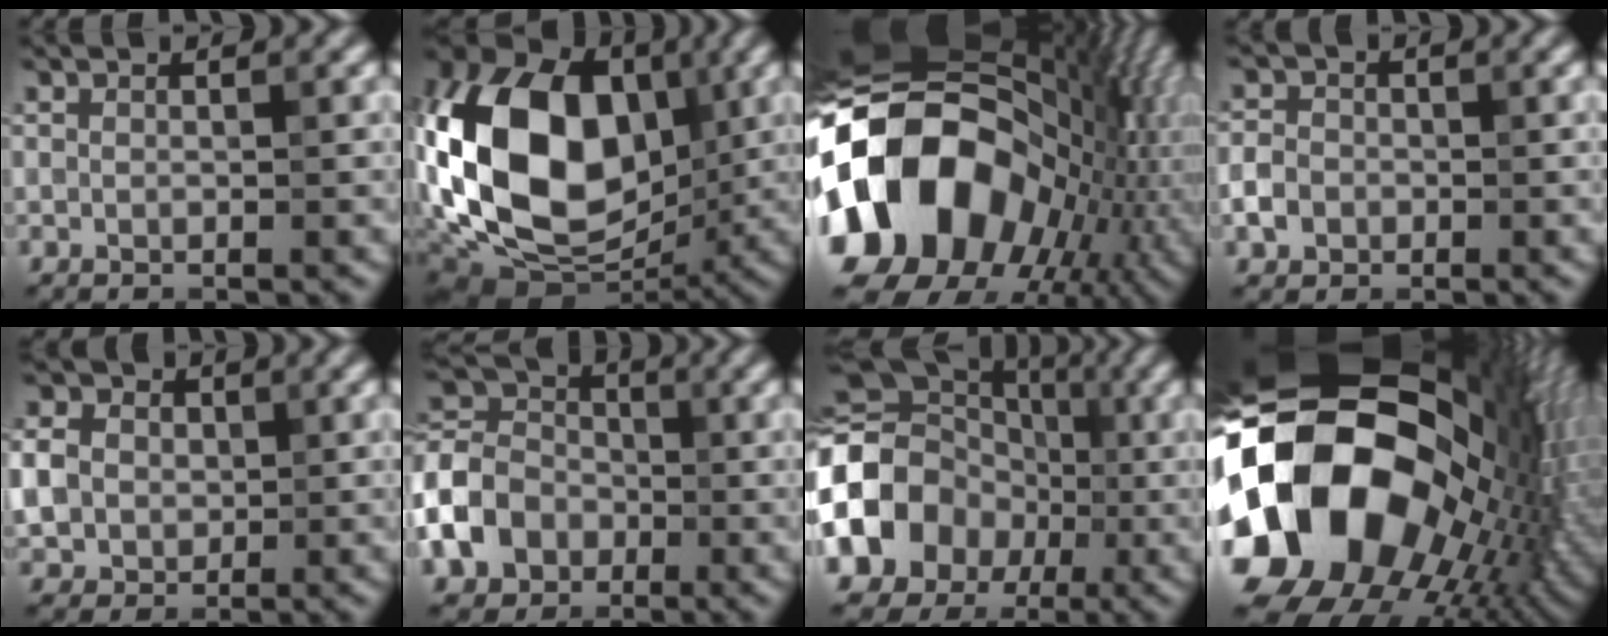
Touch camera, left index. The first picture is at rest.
{"total": 15.9, "force": [-0.2, 11.1, 11.4], "torque": [-0.208, 0.009, -0.028]}
{"total": 21.5, "force": [-3.5, 15.6, 14.4], "torque": [-0.305, -0.023, -0.051]}
{"total": 2.2, "force": [-0.7, 1.9, 0.9], "torque": [-0.013, 0.001, -0.018]}
{"total": 7.0, "force": [1.3, 5.9, 3.6], "torque": [-0.079, 0.026, 0.011]}
{"total": 7.9, "force": [-2.8, 6.3, 4.0], "torque": [-0.103, 0.004, -0.069]}
{"total": 9.5, "force": [-1.9, 8.0, 4.7], "torque": [-0.080, 0.003, -0.051]}
{"total": 22.5, "force": [-1.5, 16.6, 15.1], "torque": [-0.306, 0.000, -0.027]}